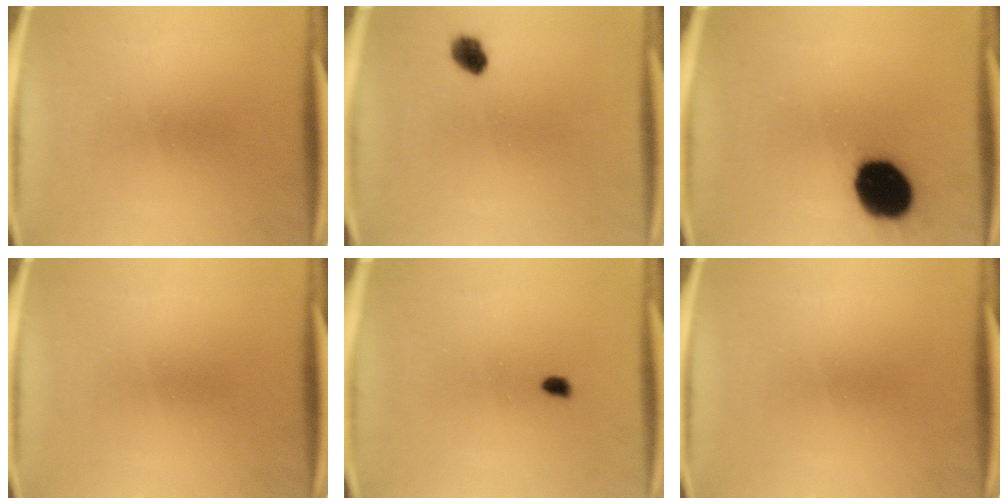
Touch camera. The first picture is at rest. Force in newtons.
{"total": 3.9}
{"total": 17.3}
{"total": 0.0}
{"total": 0.8}
{"total": 0.0}